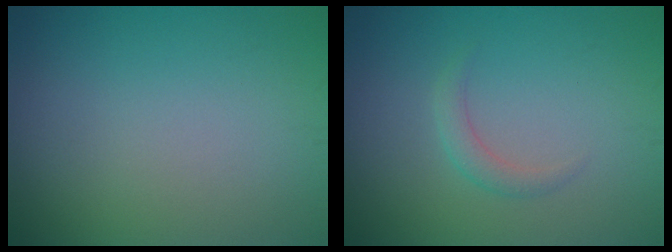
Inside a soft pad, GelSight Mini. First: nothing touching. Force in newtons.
{"total": 1.4, "press": 1.4, "slide": 0.1}